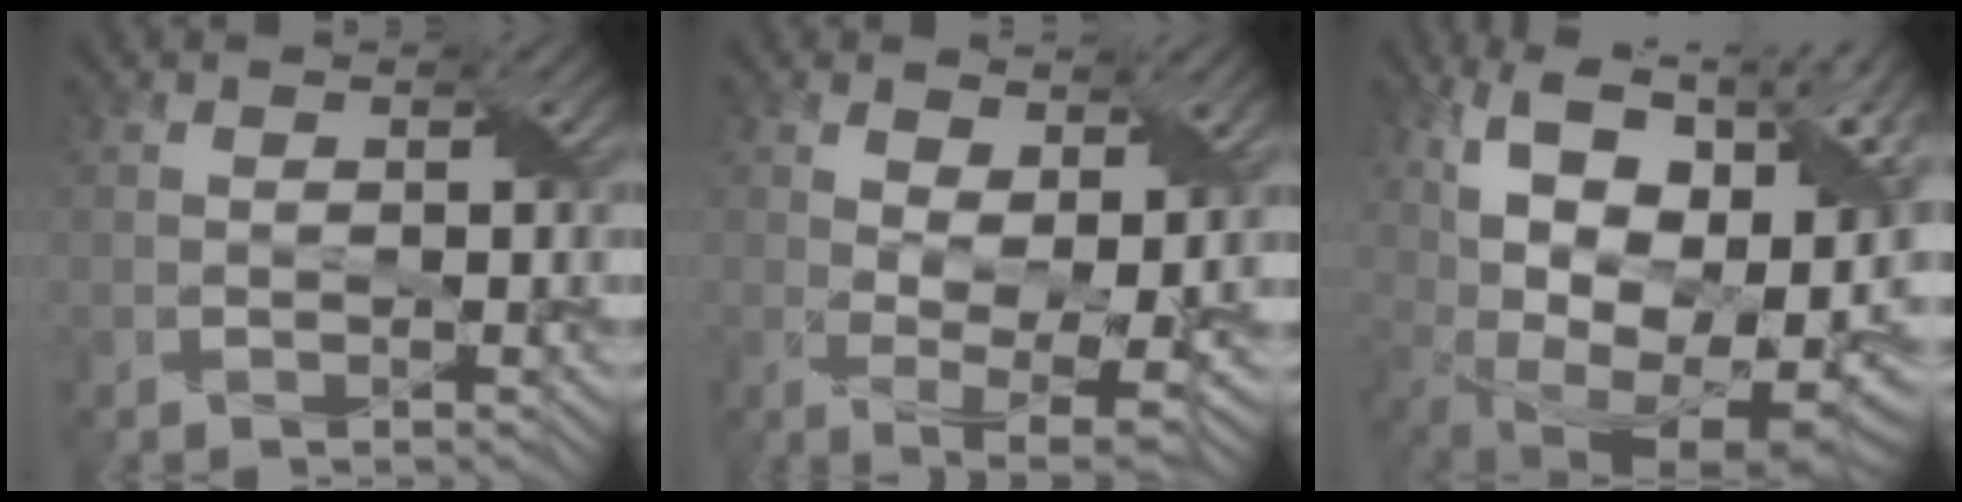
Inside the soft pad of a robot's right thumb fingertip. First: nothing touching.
{"total": 6.0, "force": [1.8, 2.3, 5.2], "torque": [-0.105, -0.008, 0.036]}
{"total": 20.4, "force": [4.5, 11.2, 16.5], "torque": [-0.260, 0.047, 0.109]}